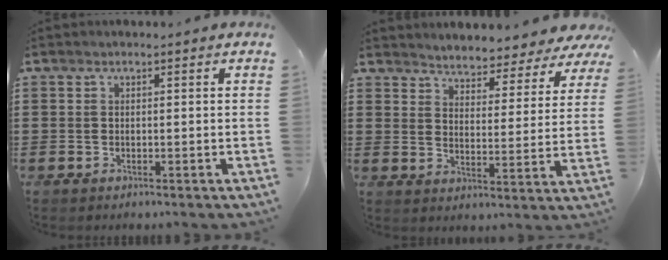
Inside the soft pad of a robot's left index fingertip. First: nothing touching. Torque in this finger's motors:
{"motor_torque": [2.14, 0.00, 1.05, 0.10]}